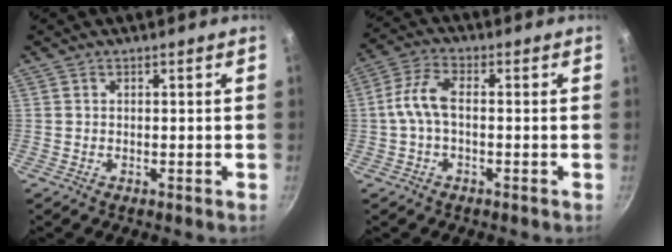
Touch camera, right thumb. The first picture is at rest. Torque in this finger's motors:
{"motor_torque": [-0.27, -0.16, -0.02, -0.08, 0.08]}